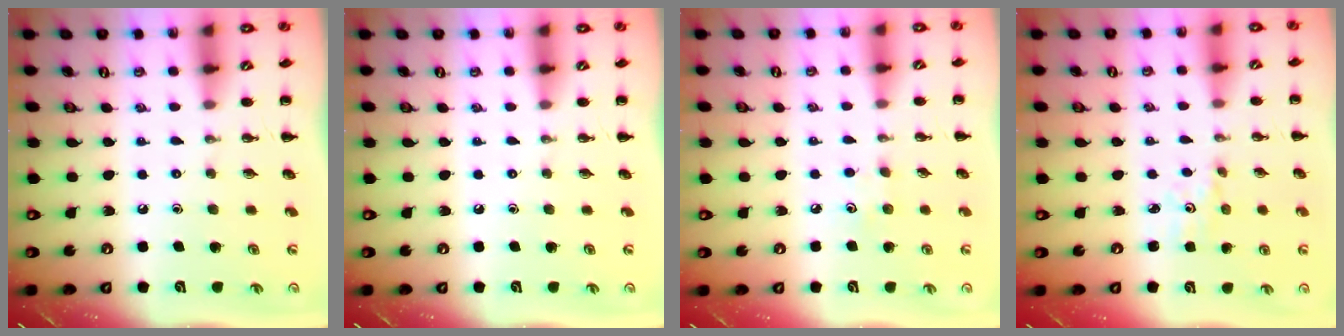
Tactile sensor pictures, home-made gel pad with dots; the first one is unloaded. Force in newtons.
{"total": 0.0}
{"total": 3.8, "press": 3.7, "slide": 1.0}
{"total": 2.4, "press": 2.3, "slide": 0.7}